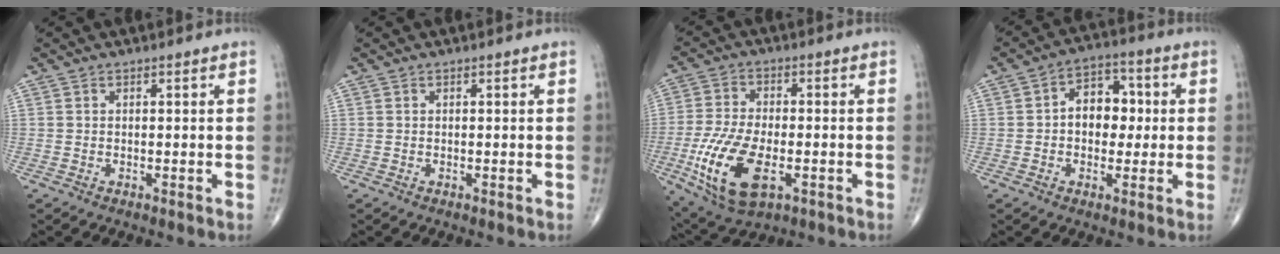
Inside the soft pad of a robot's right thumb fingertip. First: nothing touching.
{"total": 0.0}
{"total": 15.0, "force": [-4.6, 7.3, 12.3], "torque": [-0.249, 0.000, -0.075]}
{"total": 8.9, "force": [0.4, 6.4, 6.2], "torque": [-0.055, 0.023, -0.003]}